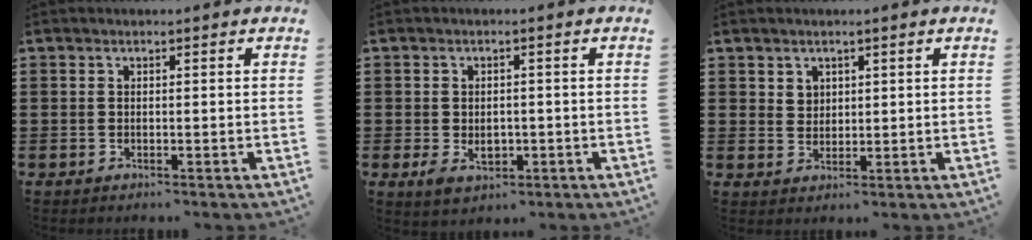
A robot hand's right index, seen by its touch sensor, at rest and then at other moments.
{"total": 3.3, "force": [-0.5, 2.2, 2.4], "torque": [-0.031, -0.003, -0.013]}
{"total": 2.1, "force": [1.4, 1.5, 0.3], "torque": [-0.004, 0.001, 0.026]}